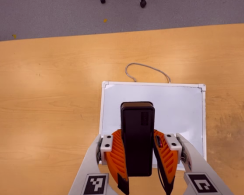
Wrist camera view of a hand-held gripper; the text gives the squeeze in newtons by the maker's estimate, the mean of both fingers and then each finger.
{"total": 7.7, "left": 6.3, "right": 9.1}